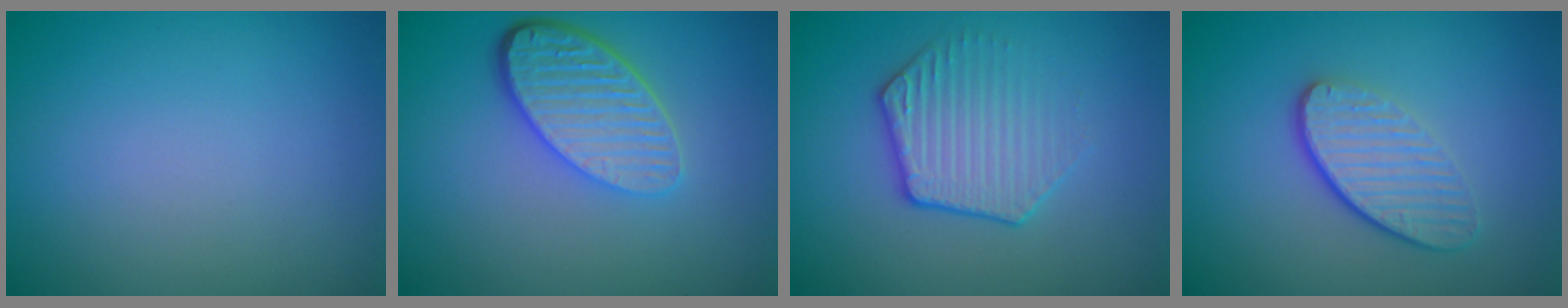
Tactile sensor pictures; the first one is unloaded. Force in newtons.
{"total": 5.3, "press": 3.9, "slide": 3.6}
{"total": 3.0, "press": 2.6, "slide": 1.5}
{"total": 3.8, "press": 2.8, "slide": 2.6}